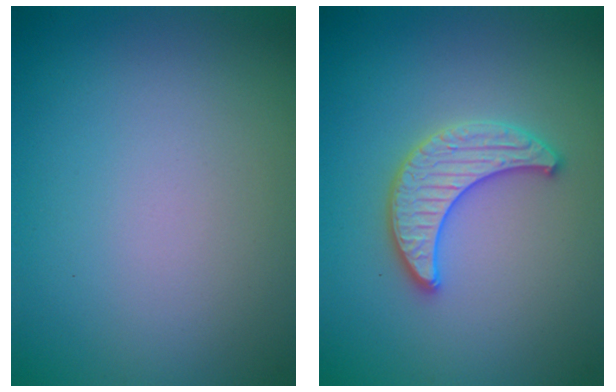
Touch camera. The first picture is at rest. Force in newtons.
{"total": 3.4, "press": 3.3, "slide": 0.4}